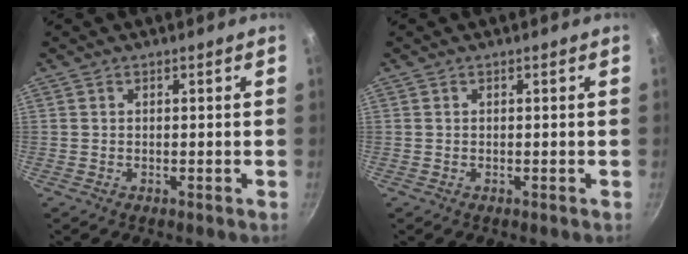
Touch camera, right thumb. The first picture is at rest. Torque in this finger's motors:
{"motor_torque": [-0.15, 0.15, -0.19, 0.19, 0.00]}